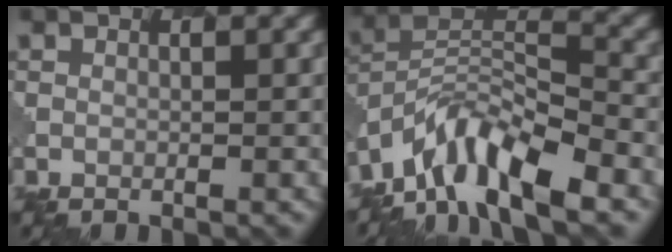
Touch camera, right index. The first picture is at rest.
{"total": 8.6, "force": [-6.3, 2.7, 5.1], "torque": [-0.084, 0.000, -0.130]}